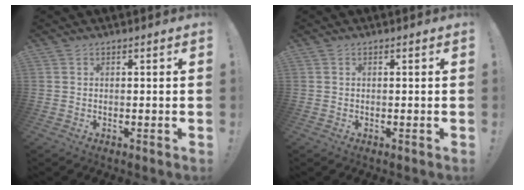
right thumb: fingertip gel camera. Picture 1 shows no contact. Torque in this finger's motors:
{"motor_torque": [-0.25, 0.01, -0.09, 0.44, -0.03]}